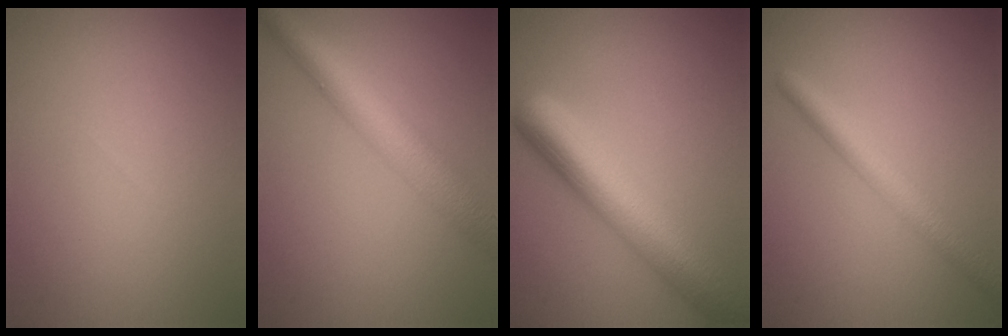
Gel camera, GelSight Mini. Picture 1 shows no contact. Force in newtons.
{"total": 6.3, "press": 6.3, "slide": 0.1}
{"total": 8.7, "press": 8.7, "slide": 0.4}
{"total": 3.5, "press": 3.5, "slide": 0.2}